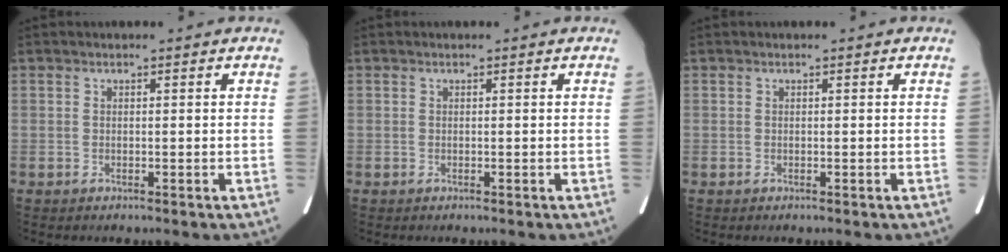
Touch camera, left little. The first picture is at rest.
{"total": 0.0}
{"total": 0.0}